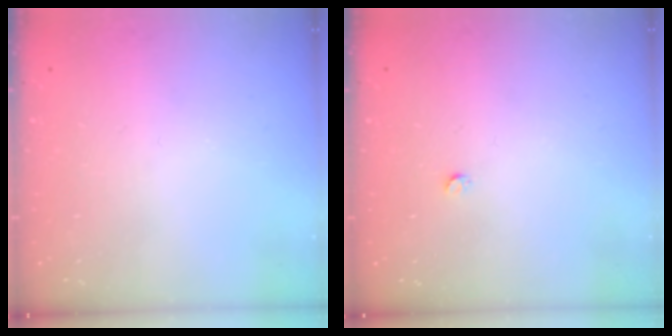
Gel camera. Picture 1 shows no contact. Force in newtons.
{"total": 2.4, "press": 2.4, "slide": 0.3}